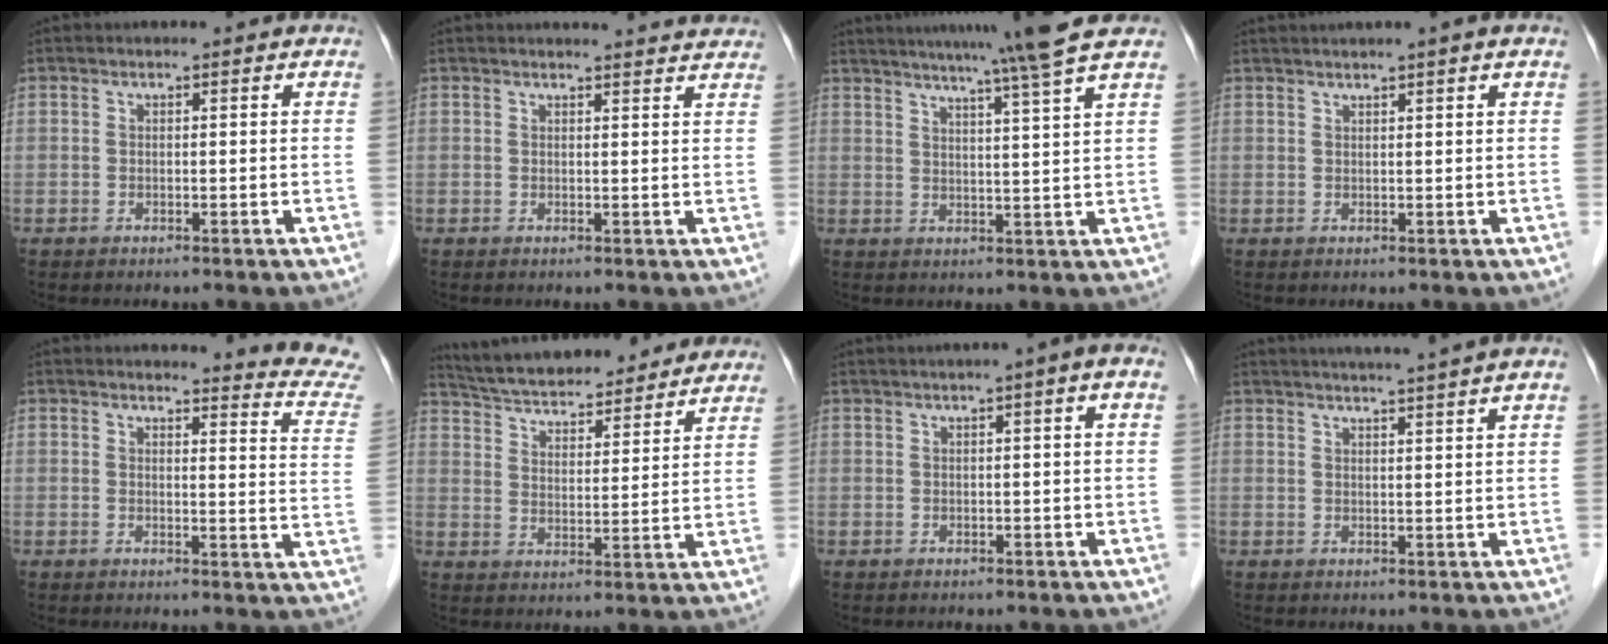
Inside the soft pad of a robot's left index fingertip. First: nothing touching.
{"total": 7.0, "force": [6.9, 0.2, 1.3], "torque": [-0.008, 0.000, 0.057]}
{"total": 12.0, "force": [9.9, -2.4, 6.4], "torque": [-0.101, -0.011, 0.127]}
{"total": 3.0, "force": [2.3, -0.7, 1.9], "torque": [-0.030, 0.017, 0.041]}
{"total": 9.9, "force": [9.9, -0.7, 0.4], "torque": [0.003, -0.103, 0.084]}
{"total": 21.4, "force": [19.3, 4.6, 8.0], "torque": [-0.135, 0.027, 0.276]}
{"total": 3.6, "force": [1.4, 0.0, 3.3], "torque": [-0.048, 0.012, 0.019]}
{"total": 7.8, "force": [6.7, -1.3, 3.7], "torque": [-0.049, 0.013, 0.082]}